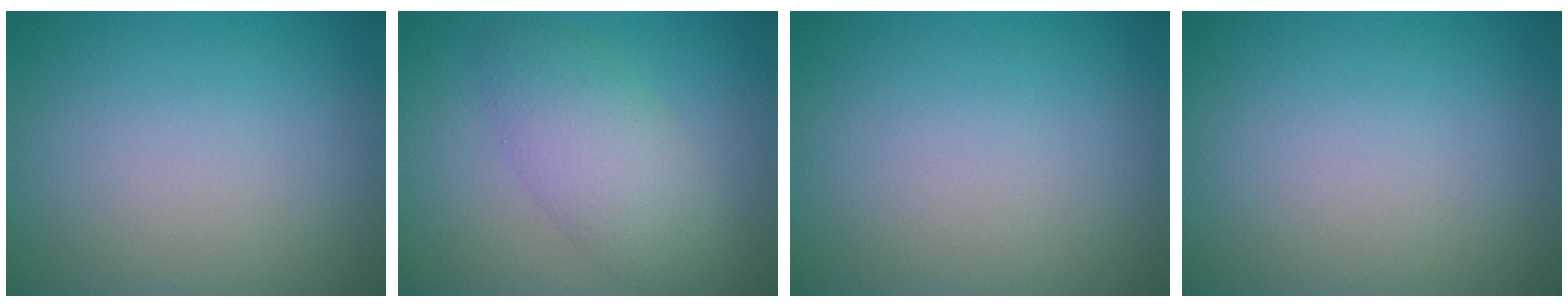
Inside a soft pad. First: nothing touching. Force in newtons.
{"total": 4.5, "press": 4.5, "slide": 0.1}
{"total": 0.0}
{"total": 0.0}